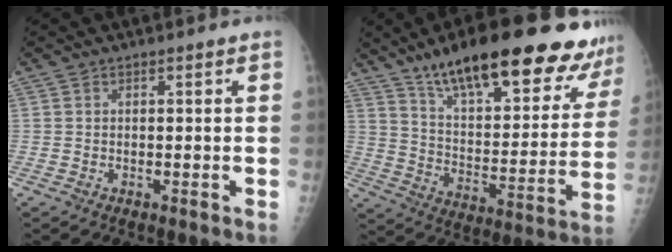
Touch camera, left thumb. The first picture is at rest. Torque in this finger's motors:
{"motor_torque": [1.66, 1.62, 1.49, -1.28, 0.15]}